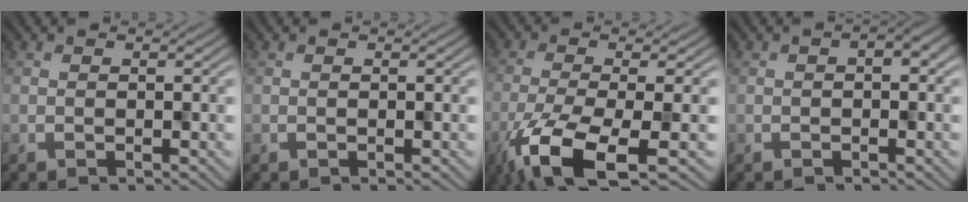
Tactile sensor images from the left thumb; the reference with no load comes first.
{"total": 0.0}
{"total": 10.8, "force": [-5.4, 3.2, 8.8], "torque": [-0.174, -0.023, -0.099]}
{"total": 1.4, "force": [0.1, 0.4, 1.3], "torque": [-0.021, 0.002, 0.000]}